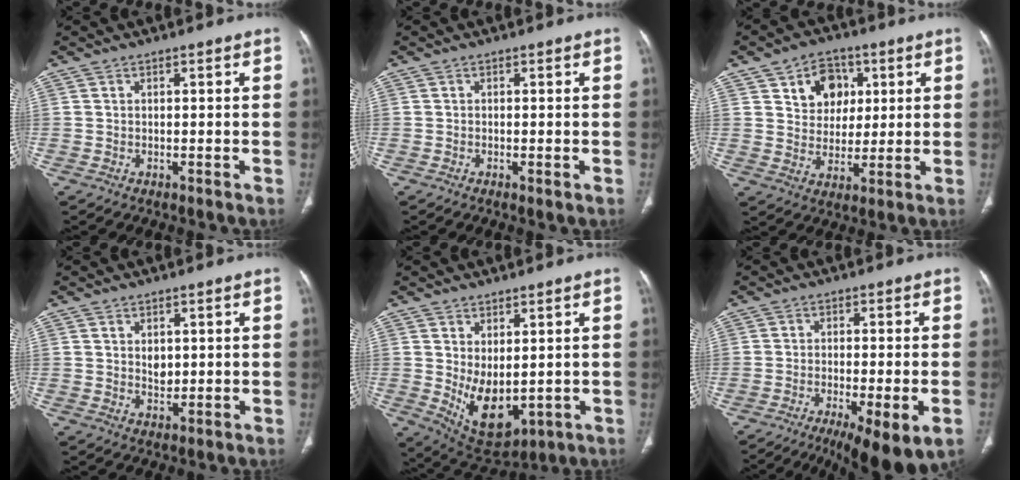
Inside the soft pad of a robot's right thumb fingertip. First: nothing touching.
{"total": 0.8, "force": [-0.3, 0.2, 0.8], "torque": [-0.019, -0.004, -0.005]}
{"total": 9.8, "force": [3.8, 7.7, 4.8], "torque": [-0.033, -0.012, 0.064]}
{"total": 2.6, "force": [0.7, 1.8, 1.8], "torque": [-0.022, -0.007, 0.016]}
{"total": 9.9, "force": [-0.1, 5.6, 8.2], "torque": [-0.119, -0.018, 0.030]}
{"total": 13.6, "force": [-7.4, 3.4, 10.9], "torque": [-0.154, -0.004, -0.112]}